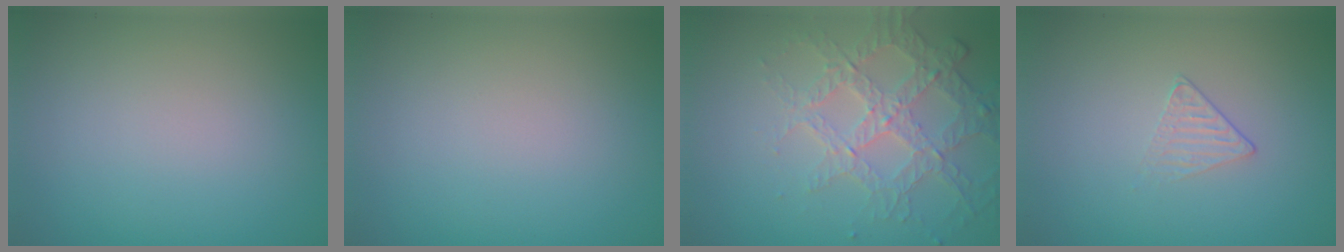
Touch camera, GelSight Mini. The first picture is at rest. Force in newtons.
{"total": 0.0}
{"total": 3.8, "press": 3.5, "slide": 1.3}
{"total": 1.1, "press": 0.5, "slide": 1.0}